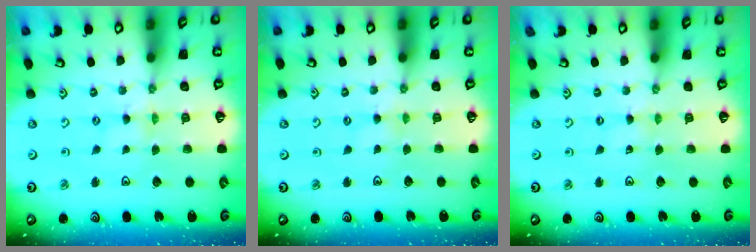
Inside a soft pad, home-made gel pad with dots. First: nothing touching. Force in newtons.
{"total": 1.3, "press": 1.2, "slide": 0.3}
{"total": 0.5, "press": 0.5, "slide": 0.1}